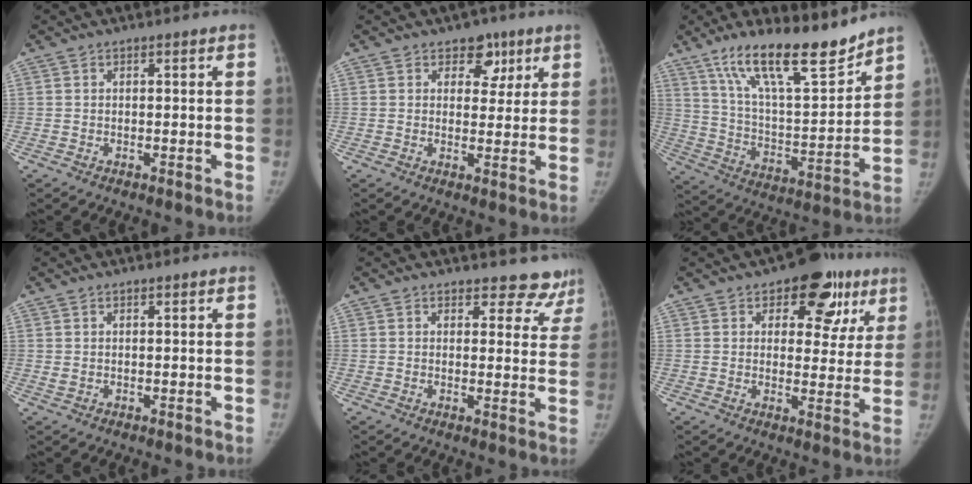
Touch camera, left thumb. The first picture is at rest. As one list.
[{"total": 5.4, "force": [3.0, 3.8, 2.2], "torque": [0.007, -0.011, 0.039]}, {"total": 19.3, "force": [14.5, 4.9, 11.7], "torque": [-0.165, -0.084, 0.255]}, {"total": 0.9, "force": [0.5, 0.5, 0.6], "torque": [-0.011, 0.001, 0.012]}, {"total": 9.1, "force": [8.4, 3.7, 0.2], "torque": [0.054, -0.051, 0.069]}, {"total": 13.4, "force": [7.1, 7.9, 8.1], "torque": [-0.033, -0.020, 0.088]}]